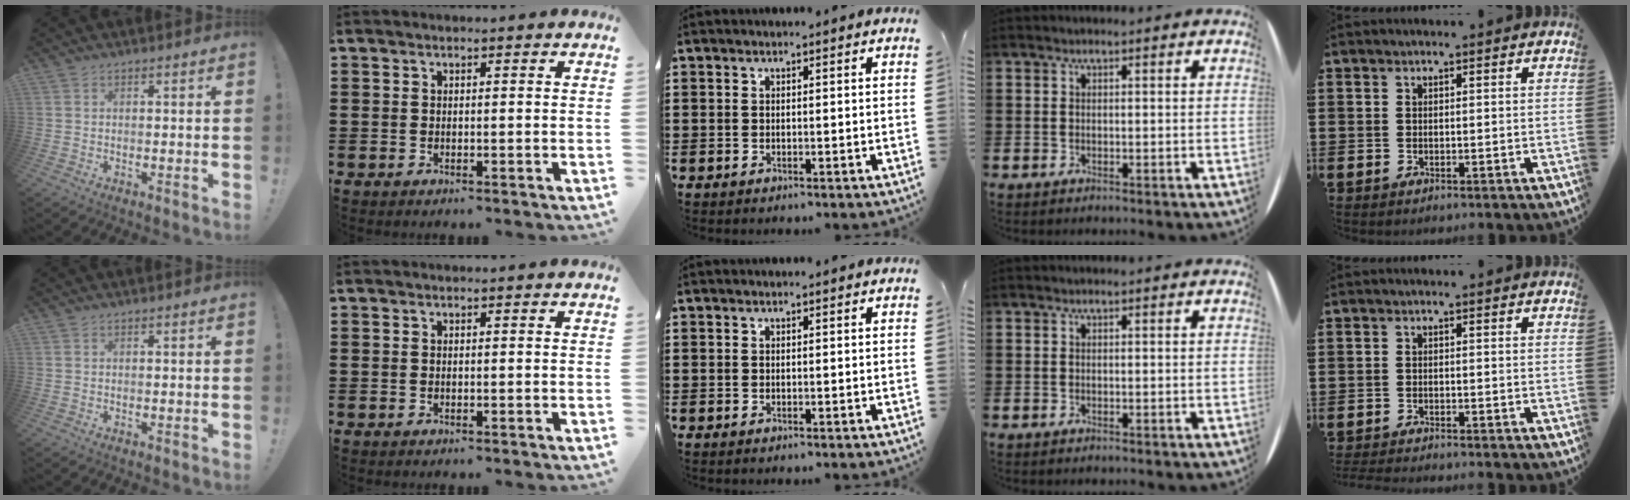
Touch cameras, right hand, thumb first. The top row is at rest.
{"little": {"total": 1.1, "force": [-1.1, -0.1, 0.1], "torque": [-0.003, 0.001, -0.021]}}